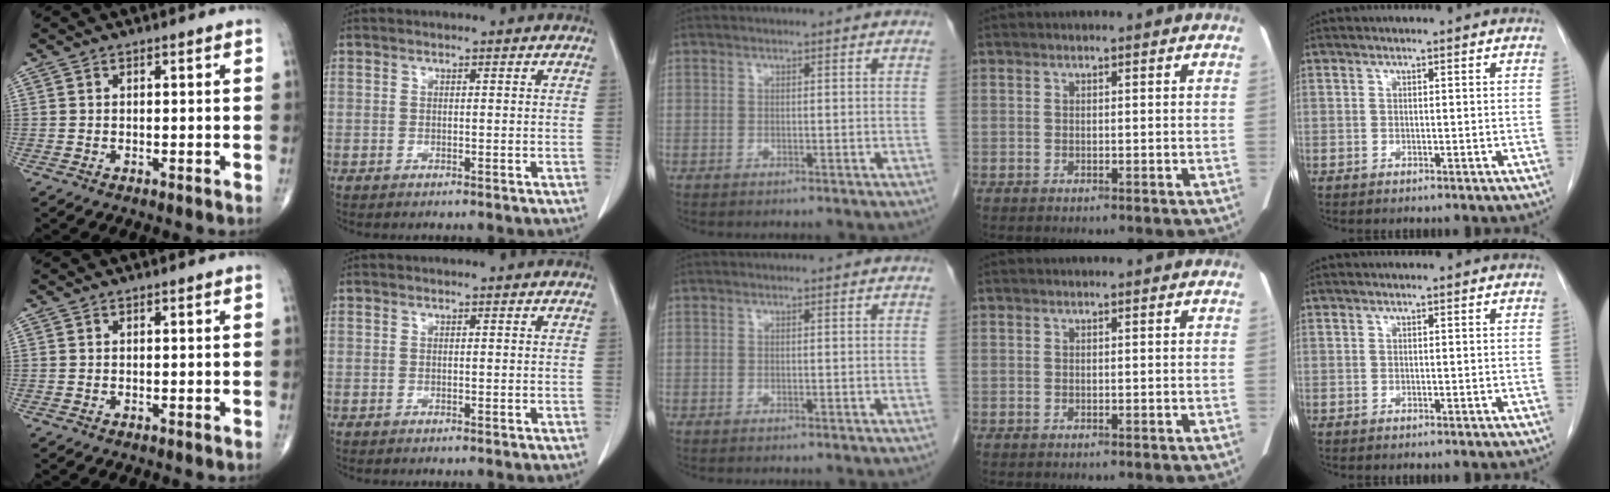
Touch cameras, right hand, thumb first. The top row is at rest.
{}